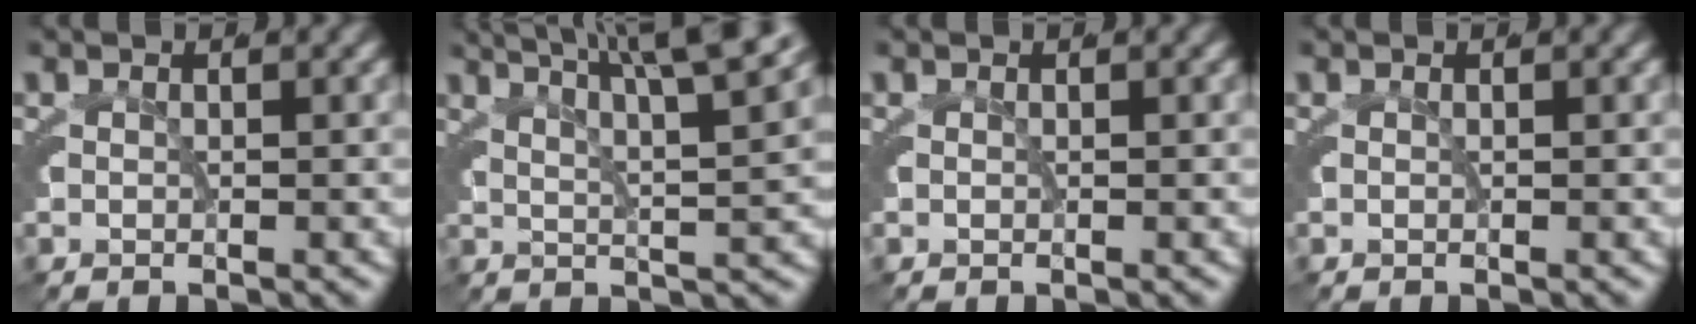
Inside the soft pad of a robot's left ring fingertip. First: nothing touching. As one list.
[{"total": 8.5, "force": [5.2, 3.4, 5.7], "torque": [-0.071, 0.016, 0.067]}, {"total": 0.0}, {"total": 0.0}]